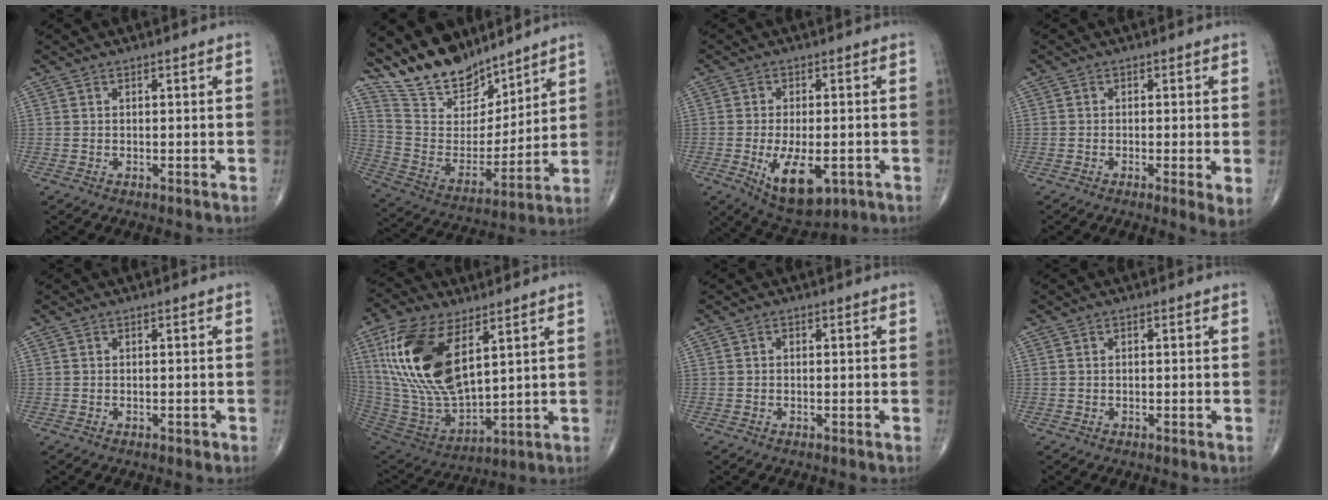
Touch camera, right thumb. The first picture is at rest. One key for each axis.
{"total": 16.6, "fx": 14.3, "fy": 6.9, "fz": 5.0, "tx": -0.052, "ty": -0.083, "tz": 0.274}
{"total": 11.2, "fx": -3.5, "fy": 5.3, "fz": 9.2, "tx": -0.142, "ty": -0.007, "tz": -0.043}
{"total": 3.2, "fx": -0.6, "fy": 0.5, "fz": 3.1, "tx": -0.058, "ty": -0.013, "tz": -0.015}
{"total": 0.7, "fx": -0.4, "fy": 0.4, "fz": 0.4, "tx": -0.003, "ty": 0.000, "tz": -0.007}
{"total": 22.2, "fx": 8.1, "fy": 10.7, "fz": 17.7, "tx": -0.350, "ty": -0.033, "tz": 0.163}
{"total": 0.5, "fx": -0.1, "fy": 0.4, "fz": 0.3, "tx": -0.002, "ty": 0.002, "tz": -0.007}
{"total": 0.0}